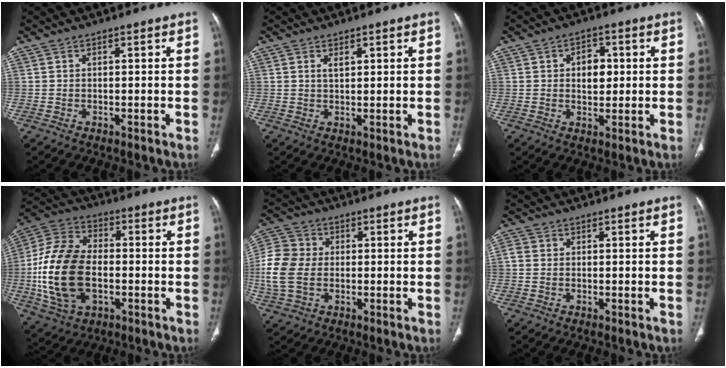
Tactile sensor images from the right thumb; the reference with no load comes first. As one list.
[{"total": 1.9, "force": [1.0, 0.9, 1.3], "torque": [-0.019, -0.006, 0.019]}, {"total": 5.4, "force": [0.8, 3.7, 3.8], "torque": [-0.029, 0.001, 0.011]}, {"total": 19.1, "force": [-2.6, 12.1, 14.6], "torque": [-0.289, 0.017, -0.041]}, {"total": 11.9, "force": [-0.8, 8.9, 7.8], "torque": [-0.170, 0.014, -0.021]}, {"total": 1.6, "force": [0.0, 1.3, 0.8], "torque": [-0.017, 0.001, -0.003]}]